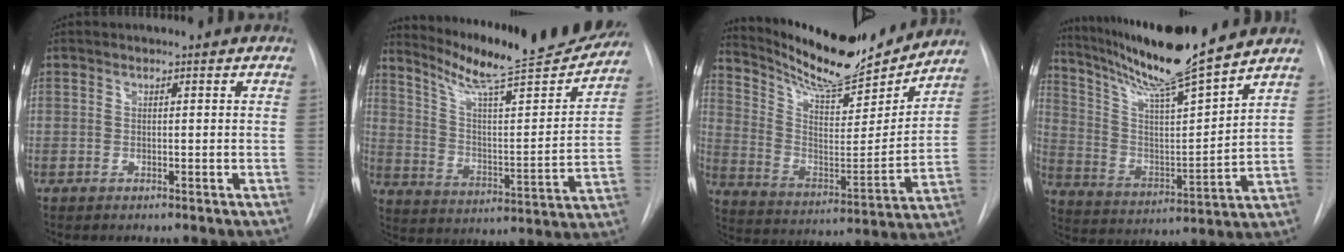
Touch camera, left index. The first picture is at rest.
{"total": 21.4, "force": [19.5, 0.8, 8.7], "torque": [-0.142, -0.063, 0.283]}
{"total": 20.2, "force": [18.5, 3.4, 7.3], "torque": [-0.132, -0.026, 0.292]}
{"total": 17.3, "force": [14.8, -1.1, 8.9], "torque": [-0.162, -0.015, 0.255]}